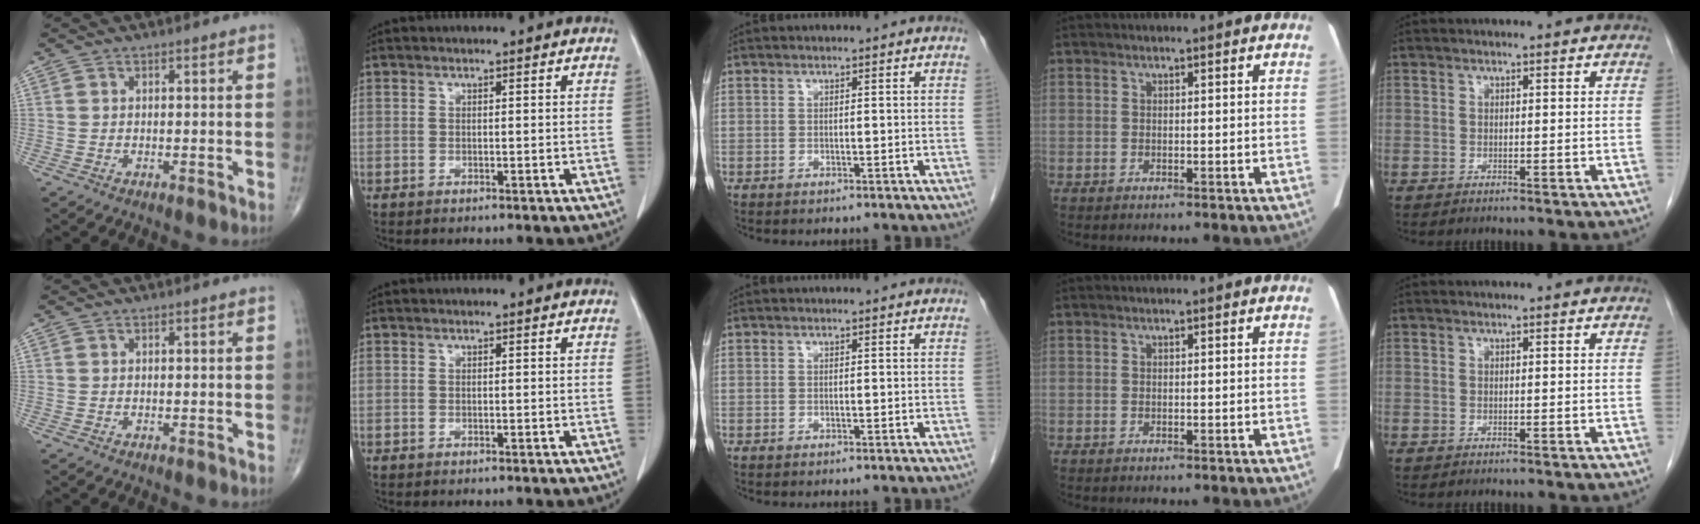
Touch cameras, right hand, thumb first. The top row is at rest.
{}